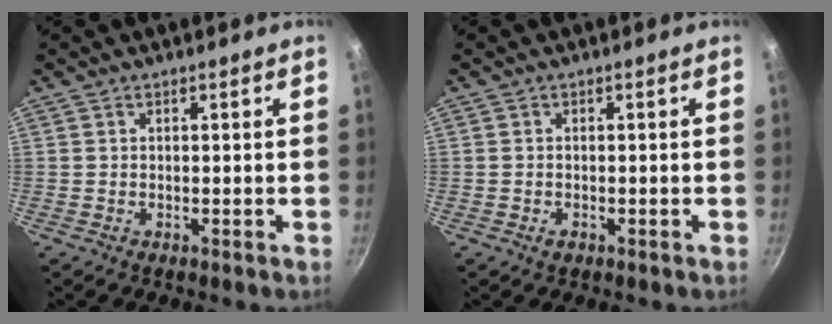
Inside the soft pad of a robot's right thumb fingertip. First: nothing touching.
{"total": 1.1, "force": [-0.6, 0.7, 0.5], "torque": [-0.009, 0.000, -0.010]}